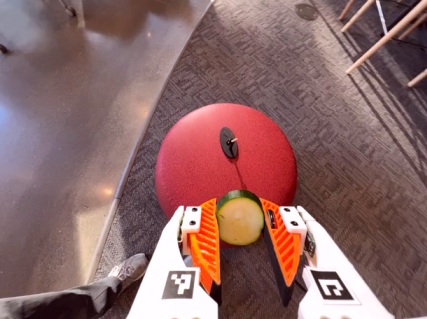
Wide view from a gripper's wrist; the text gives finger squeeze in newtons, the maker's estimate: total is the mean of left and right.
{"total": 11.2, "left": 11.2, "right": 11.2}